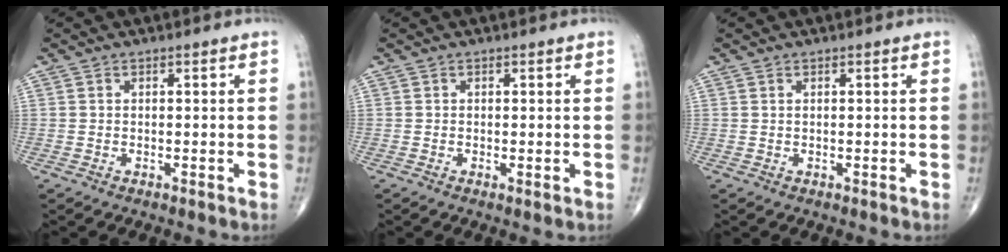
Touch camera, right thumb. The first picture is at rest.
{"total": 0.6, "force": [-0.1, 0.1, 0.6], "torque": [-0.015, -0.004, -0.003]}
{"total": 0.0}